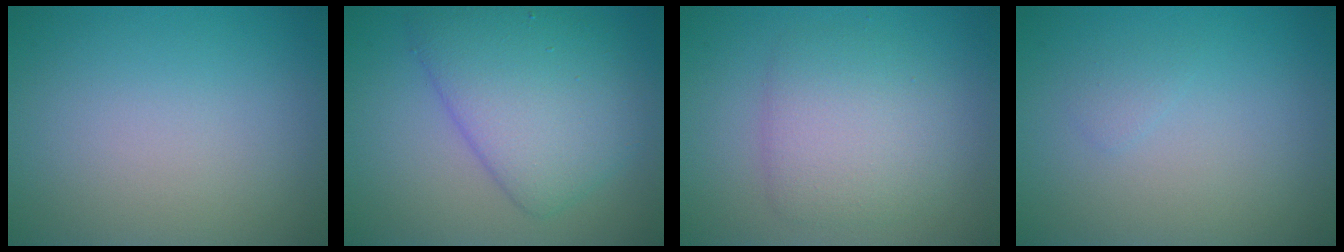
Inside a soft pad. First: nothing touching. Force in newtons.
{"total": 6.6, "press": 6.6, "slide": 0.1}
{"total": 4.0, "press": 4.0, "slide": 0.0}
{"total": 0.7, "press": 0.7, "slide": 0.1}